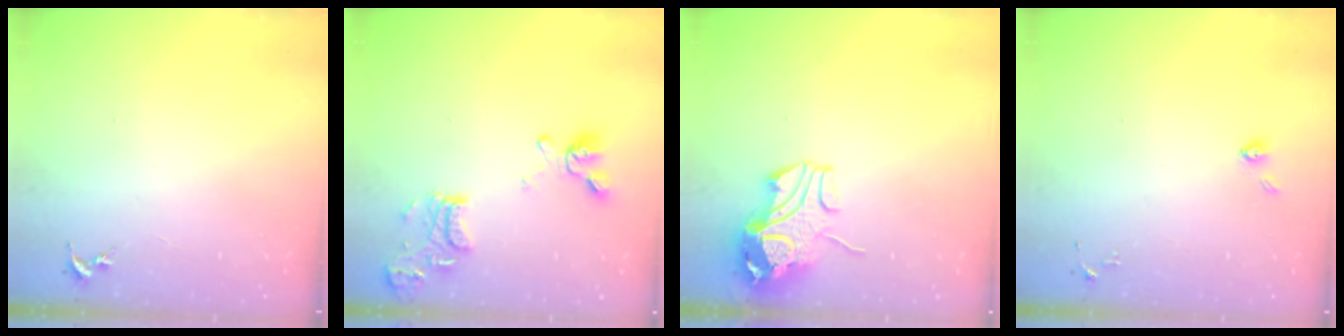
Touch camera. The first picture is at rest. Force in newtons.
{"total": 14.4, "press": 14.2, "slide": 2.0}
{"total": 11.3, "press": 11.2, "slide": 1.8}
{"total": 3.7, "press": 3.3, "slide": 1.8}